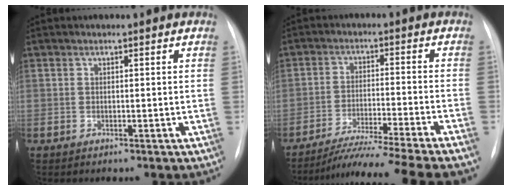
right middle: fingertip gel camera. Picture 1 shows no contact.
{"total": 16.7, "force": [-14.0, -1.6, 9.1], "torque": [-0.128, -0.034, -0.214]}